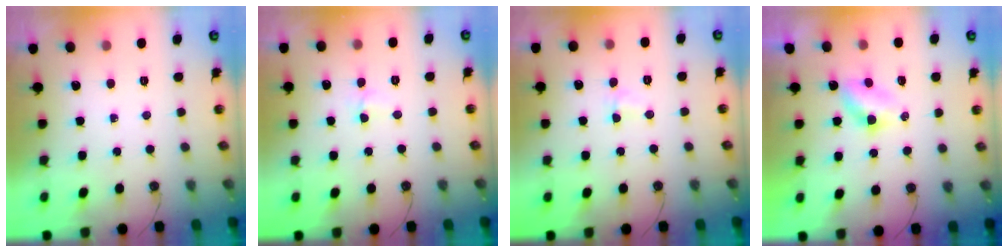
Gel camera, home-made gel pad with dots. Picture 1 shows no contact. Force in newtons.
{"total": 2.9, "press": 2.8, "slide": 0.7}
{"total": 2.8, "press": 2.8, "slide": 0.6}
{"total": 3.7, "press": 3.7, "slide": 0.5}